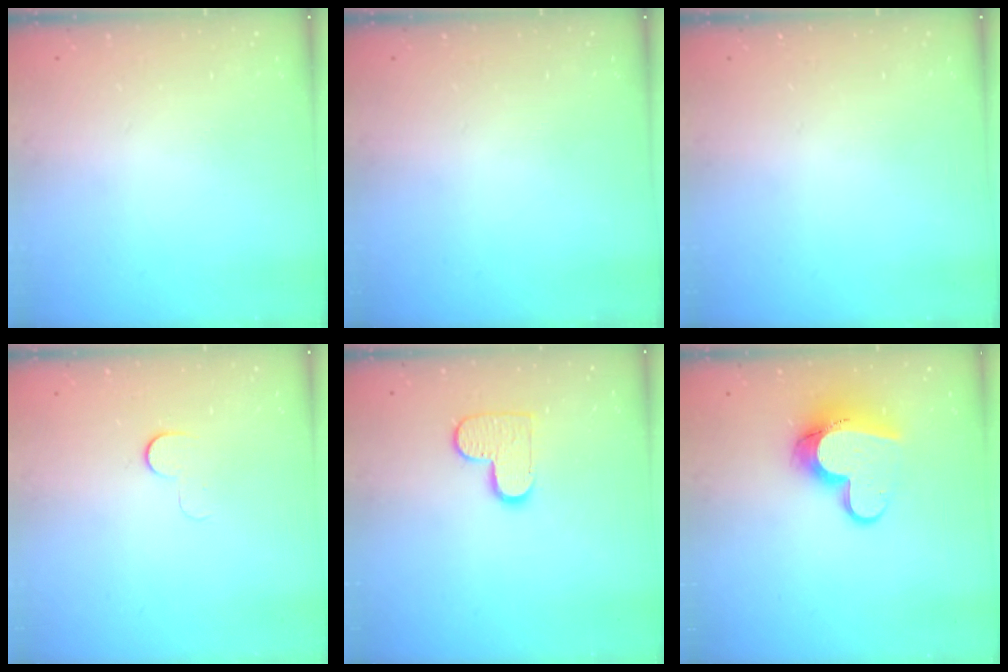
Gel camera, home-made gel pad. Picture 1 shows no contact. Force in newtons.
{"total": 0.0}
{"total": 0.0}
{"total": 5.3, "press": 5.3, "slide": 0.5}
{"total": 10.0, "press": 10.0, "slide": 0.6}
{"total": 12.6, "press": 12.6, "slide": 1.2}